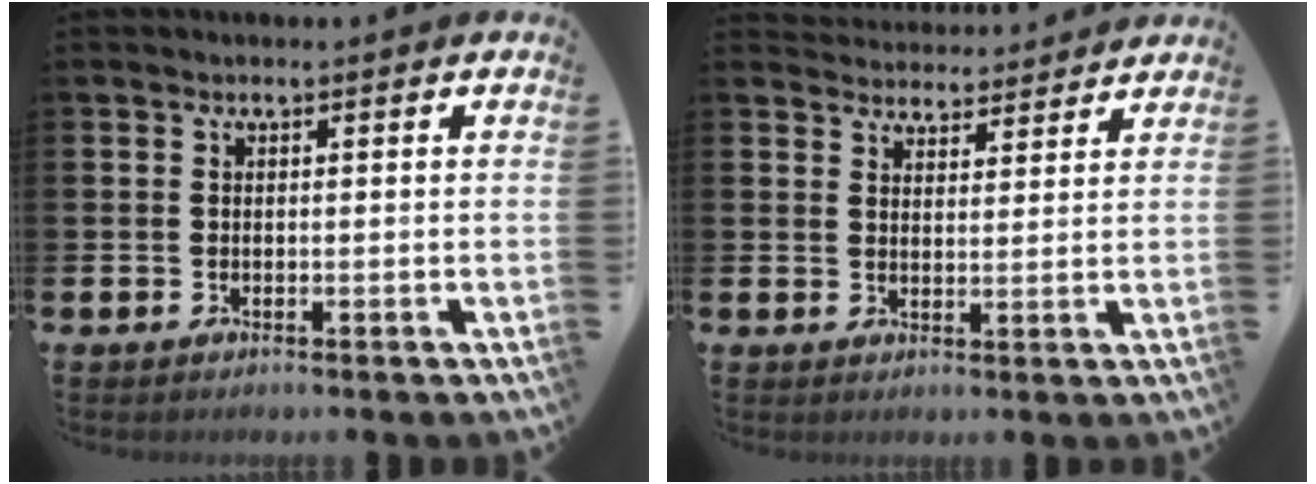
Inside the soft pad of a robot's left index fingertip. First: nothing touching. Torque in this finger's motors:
{"motor_torque": [0.73, -1.41, -0.30, -0.08]}